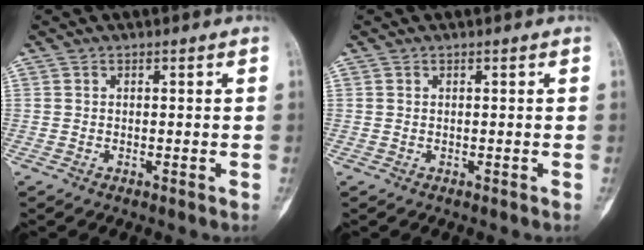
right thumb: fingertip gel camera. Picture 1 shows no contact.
{"total": 0.0}